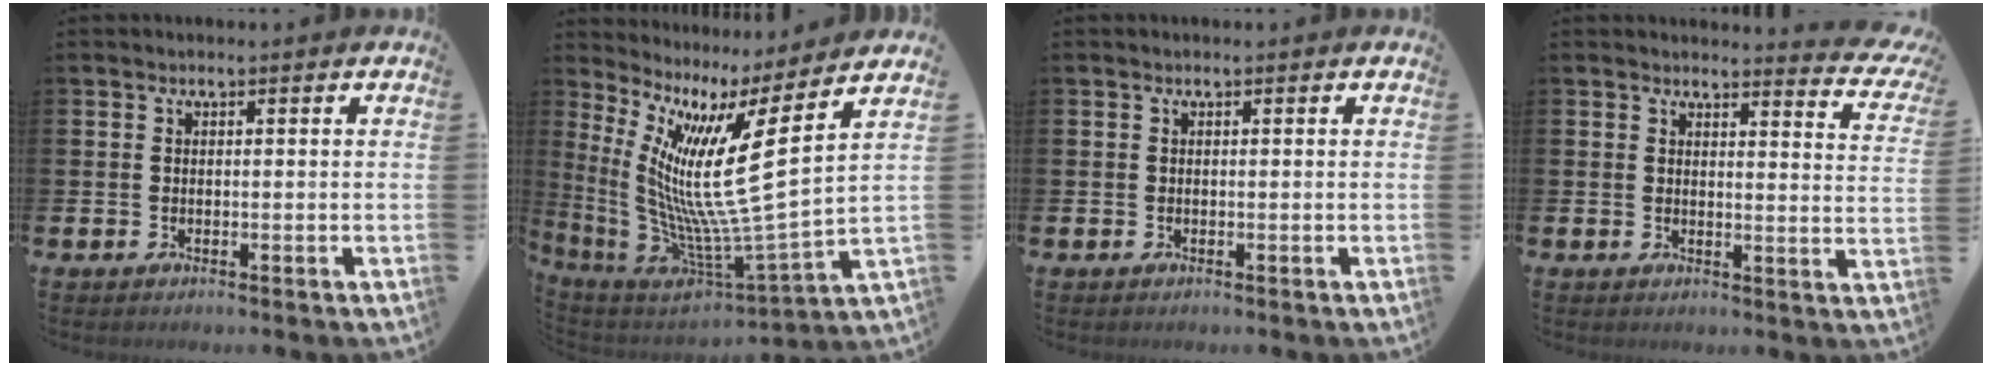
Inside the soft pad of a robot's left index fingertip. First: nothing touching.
{"total": 13.9, "force": [4.1, 1.9, 13.1], "torque": [-0.271, -0.072, 0.048]}
{"total": 0.0}
{"total": 2.5, "force": [2.4, 0.1, 0.4], "torque": [0.007, -0.031, 0.035]}